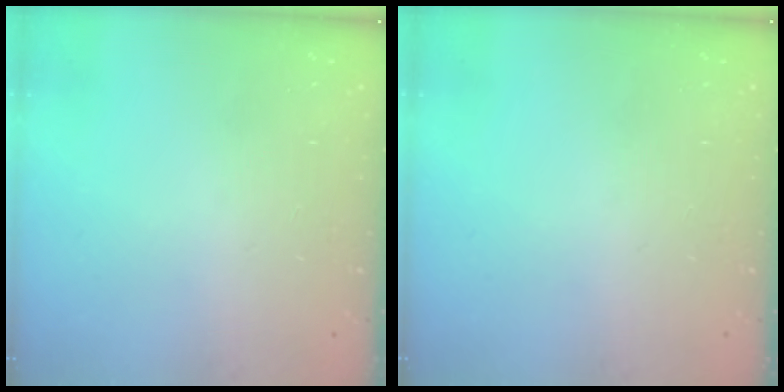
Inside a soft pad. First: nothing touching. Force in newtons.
{"total": 0.0}